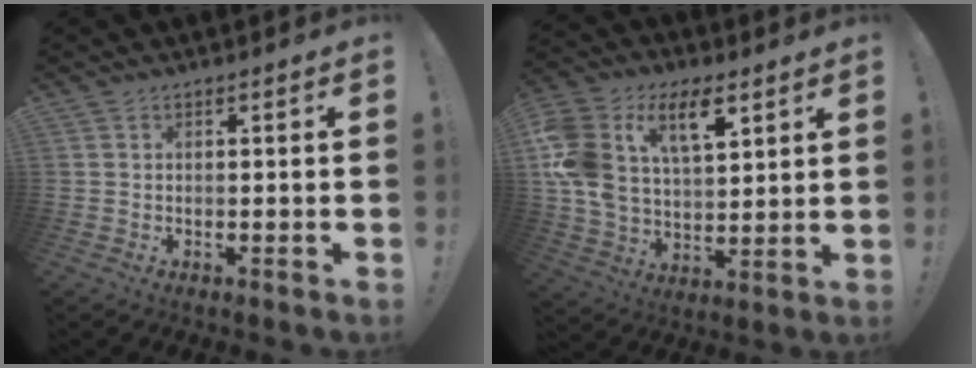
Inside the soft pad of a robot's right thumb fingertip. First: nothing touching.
{"total": 17.9, "force": [8.6, 10.9, 11.4], "torque": [-0.237, -0.036, 0.154]}